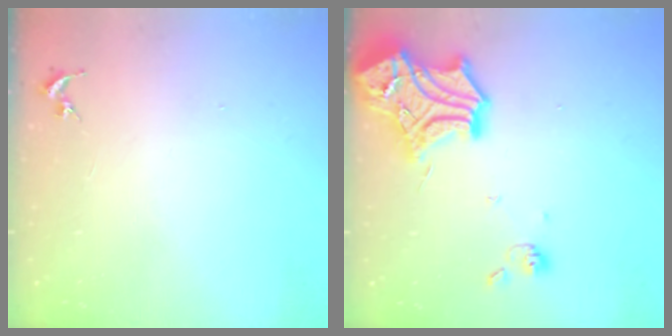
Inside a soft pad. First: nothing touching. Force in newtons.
{"total": 19.1, "press": 19.0, "slide": 1.6}